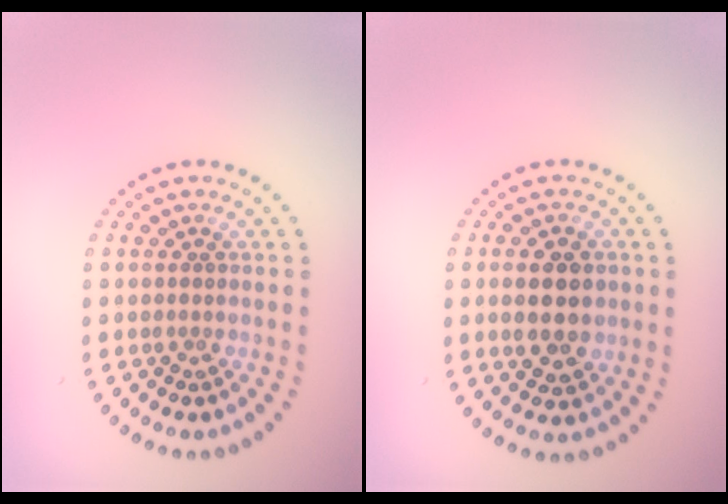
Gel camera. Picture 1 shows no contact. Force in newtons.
{"total": 4.1, "press": 4.1, "slide": 0.3}